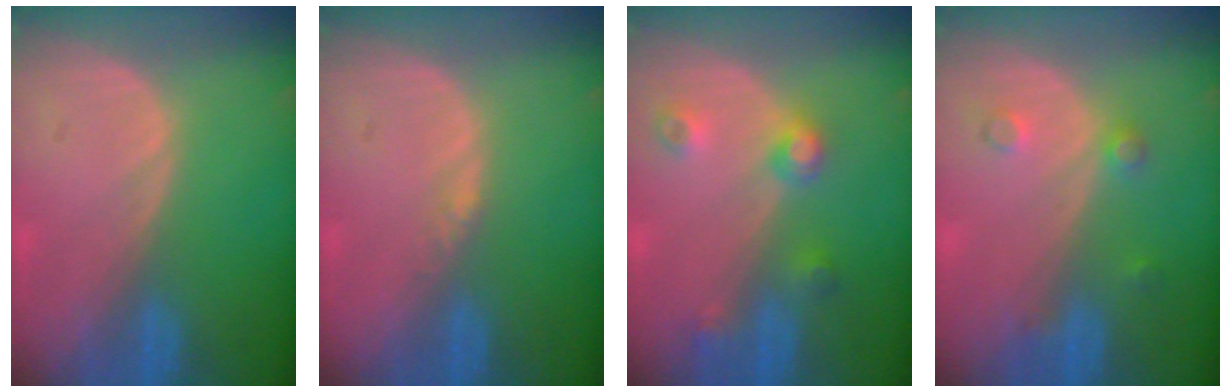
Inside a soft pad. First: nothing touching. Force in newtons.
{"total": 1.0, "press": 0.8, "slide": 0.6}
{"total": 4.5, "press": 4.0, "slide": 2.1}
{"total": 2.3, "press": 2.3, "slide": 0.2}